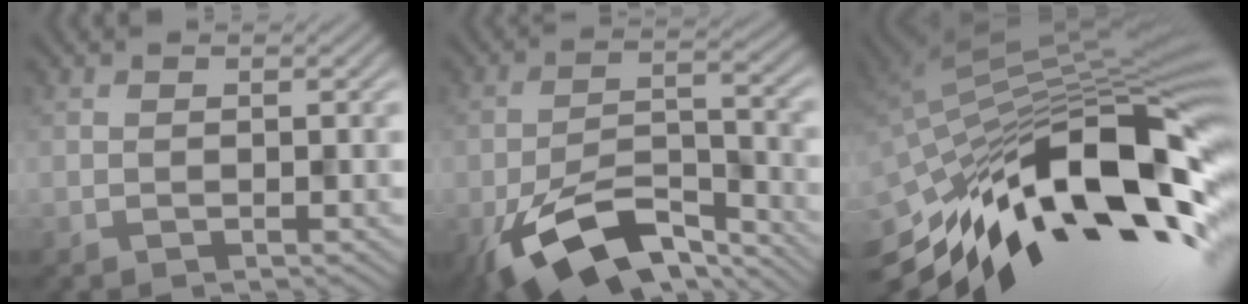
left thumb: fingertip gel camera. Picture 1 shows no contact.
{"total": 12.5, "force": [-7.8, 5.0, 8.4], "torque": [-0.167, -0.019, -0.144]}
{"total": 17.4, "force": [-7.3, 6.8, 14.3], "torque": [-0.256, -0.010, -0.136]}